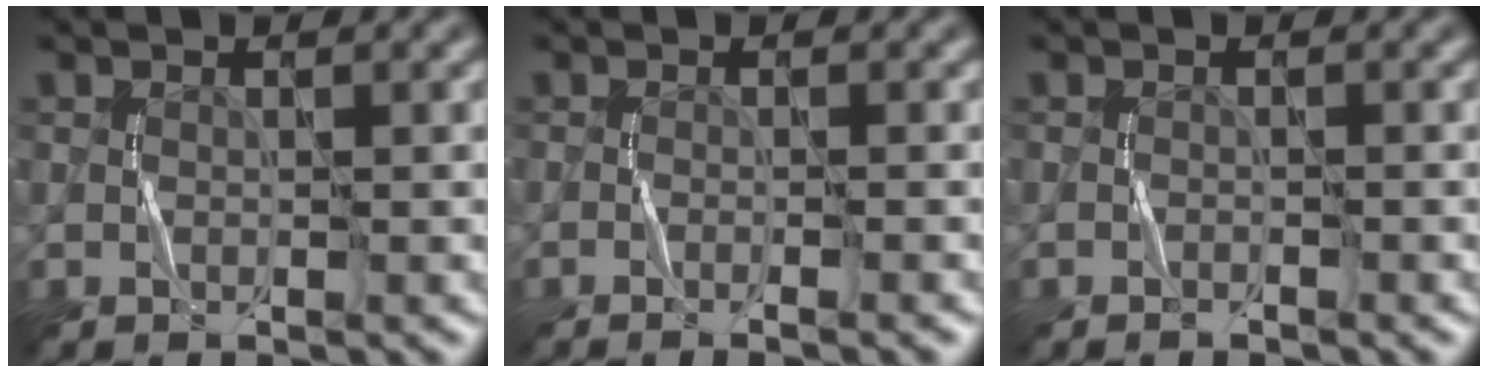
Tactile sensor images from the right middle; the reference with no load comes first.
{"total": 2.4, "force": [-1.2, 0.7, 1.9], "torque": [-0.014, 0.004, -0.024]}
{"total": 0.6, "force": [-0.6, 0.1, 0.2], "torque": [-0.001, 0.000, -0.011]}